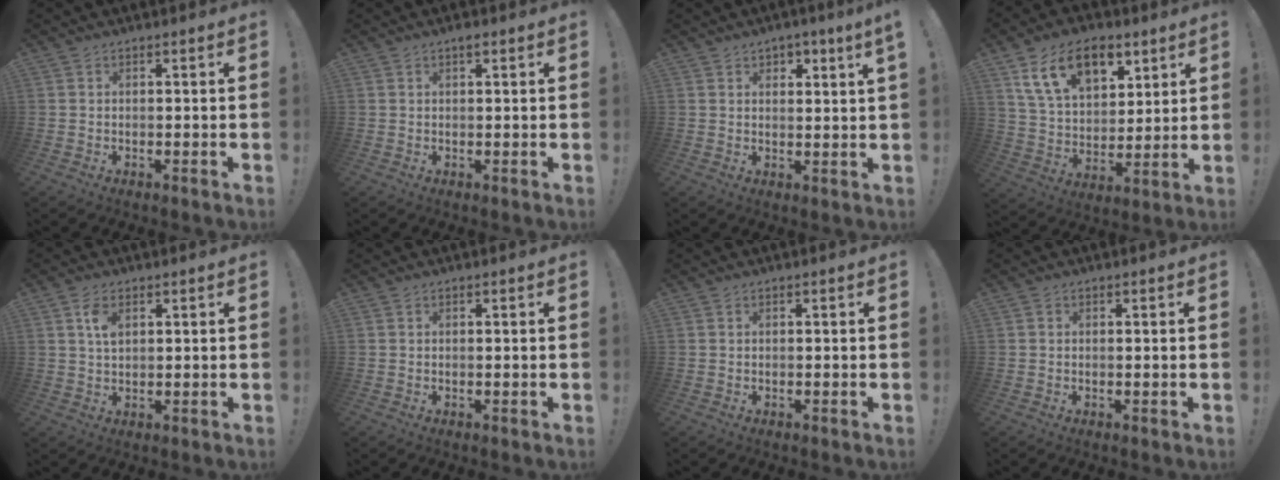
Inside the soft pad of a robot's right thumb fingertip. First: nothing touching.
{"total": 1.1, "force": [0.7, 0.4, 0.7], "torque": [-0.009, -0.001, 0.011]}
{"total": 2.9, "force": [2.1, 0.2, 2.0], "torque": [-0.028, -0.009, 0.034]}
{"total": 17.4, "force": [9.3, 10.5, 10.3], "torque": [-0.169, -0.036, 0.173]}
{"total": 4.6, "force": [1.9, 2.4, 3.4], "torque": [-0.047, -0.005, 0.029]}
{"total": 0.0}
{"total": 0.0}
{"total": 0.0}